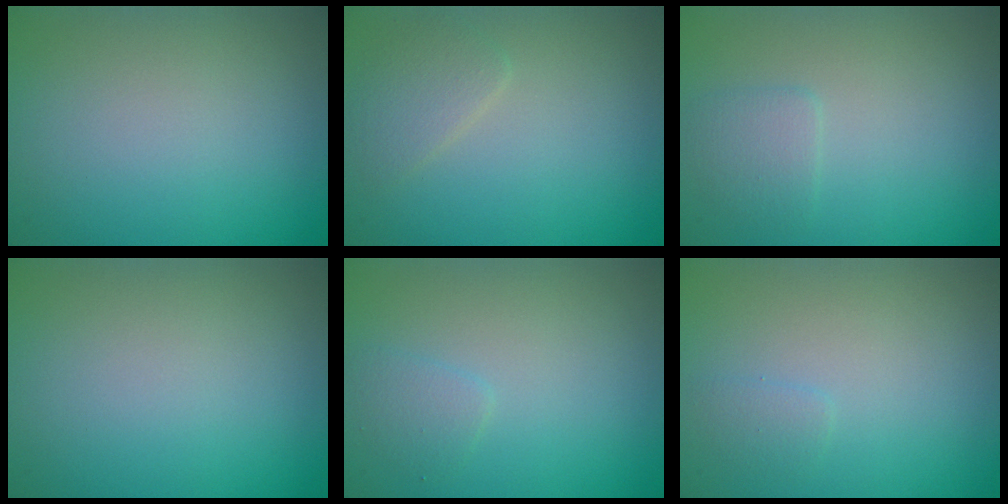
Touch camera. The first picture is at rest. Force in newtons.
{"total": 1.8, "press": 1.8, "slide": 0.1}
{"total": 1.4, "press": 1.4, "slide": 0.1}
{"total": 0.0}
{"total": 1.2, "press": 1.2, "slide": 0.0}
{"total": 0.8, "press": 0.8, "slide": 0.0}